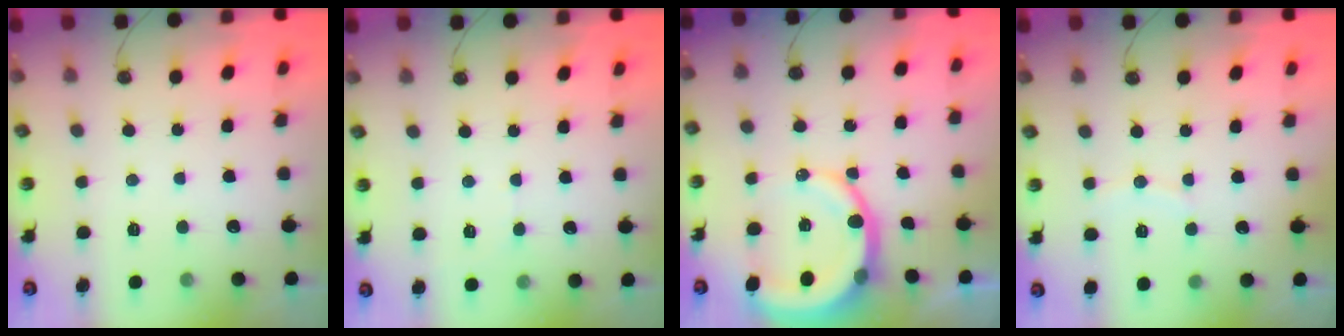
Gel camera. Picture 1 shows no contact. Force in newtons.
{"total": 3.6, "press": 3.6, "slide": 0.5}
{"total": 11.0, "press": 10.8, "slide": 1.5}
{"total": 4.2, "press": 4.1, "slide": 0.4}